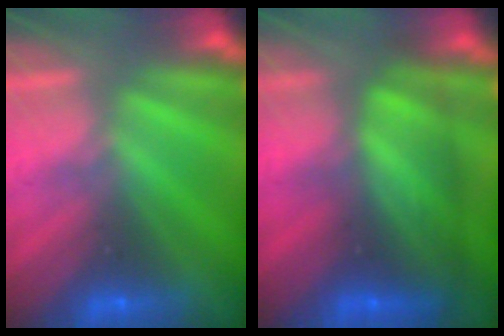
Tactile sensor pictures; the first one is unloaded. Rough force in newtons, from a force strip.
{"total": 6.6}